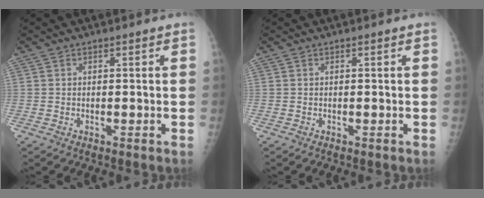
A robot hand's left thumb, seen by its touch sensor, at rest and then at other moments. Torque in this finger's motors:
{"motor_torque": [0.00, 0.00, 0.00, 0.00, 0.00]}